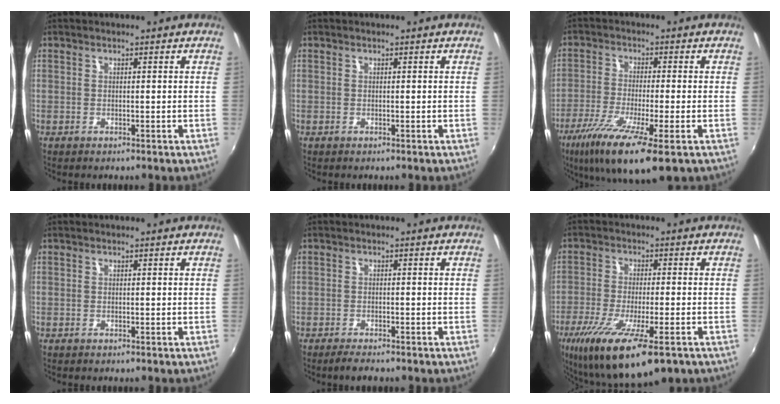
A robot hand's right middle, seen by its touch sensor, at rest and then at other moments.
{"total": 0.0}
{"total": 13.9, "force": [-7.3, 2.3, 11.6], "torque": [-0.236, -0.050, -0.132]}
{"total": 0.0}
{"total": 2.7, "force": [-2.3, 0.6, 1.4], "torque": [-0.035, -0.009, -0.043]}
{"total": 18.6, "force": [-10.9, 4.6, 14.4], "torque": [-0.278, -0.071, -0.177]}